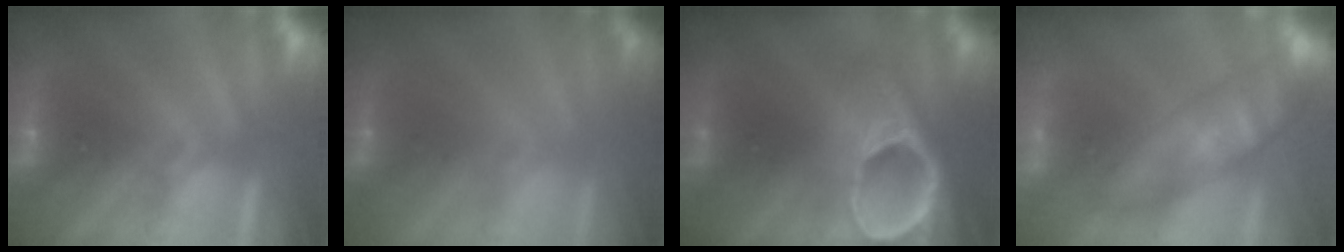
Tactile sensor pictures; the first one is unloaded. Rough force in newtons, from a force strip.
{"total": 1.8}
{"total": 9.1}
{"total": 4.6}